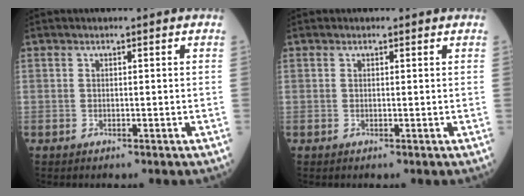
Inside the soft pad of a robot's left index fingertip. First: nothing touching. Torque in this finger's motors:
{"motor_torque": [0.90, -0.90, 0.23, 0.04]}